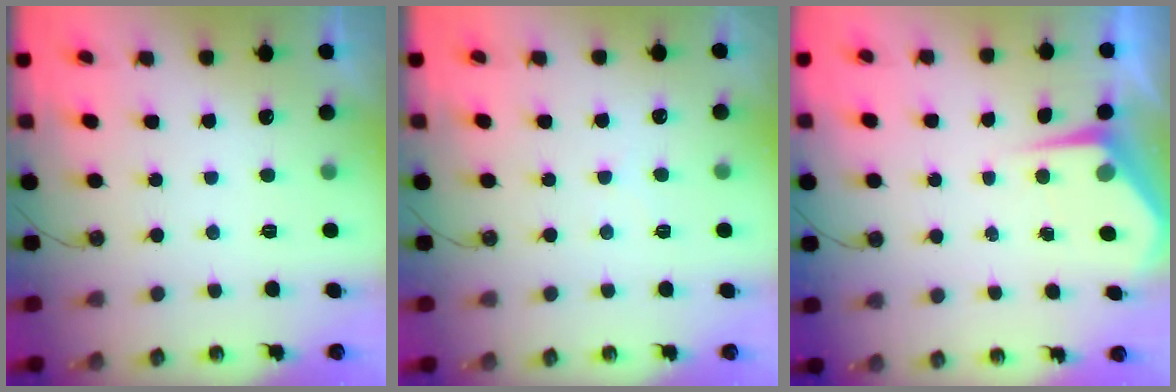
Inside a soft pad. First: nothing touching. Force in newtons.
{"total": 2.5, "press": 2.5, "slide": 0.4}
{"total": 5.4, "press": 5.3, "slide": 0.6}